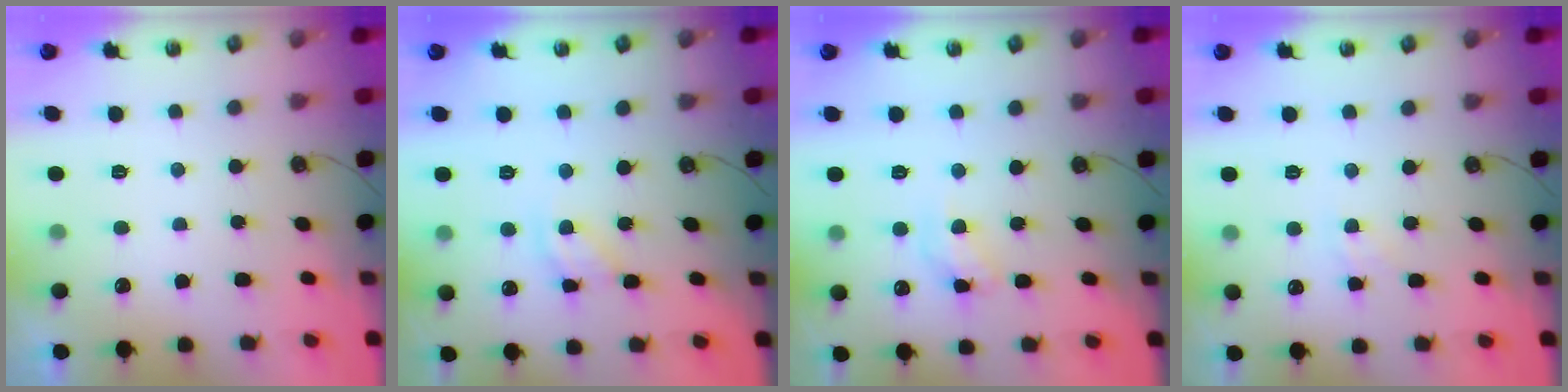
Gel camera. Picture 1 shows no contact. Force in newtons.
{"total": 9.5, "press": 9.5, "slide": 0.6}
{"total": 10.3, "press": 10.3, "slide": 0.6}
{"total": 3.0, "press": 3.0, "slide": 0.4}